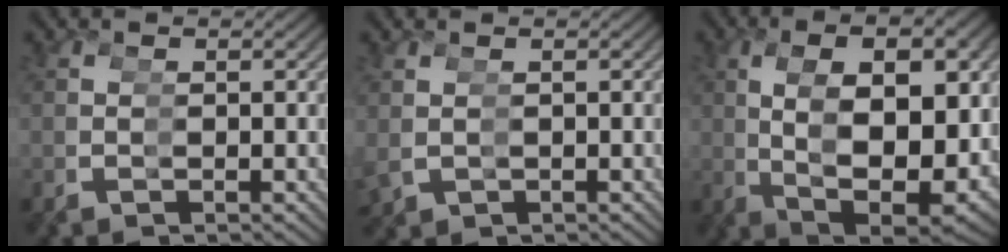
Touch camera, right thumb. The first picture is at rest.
{"total": 1.7, "force": [0.3, 1.7, 0.0], "torque": [-0.009, -0.007, 0.014]}
{"total": 9.5, "force": [-0.2, 5.0, 8.1], "torque": [-0.166, -0.003, 0.011]}